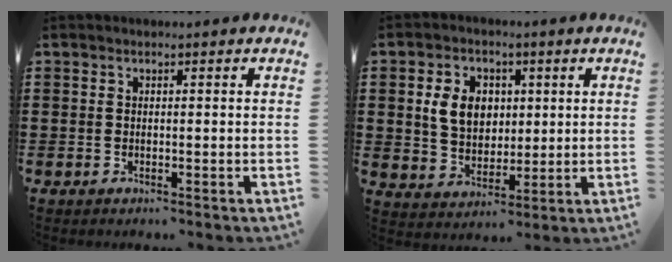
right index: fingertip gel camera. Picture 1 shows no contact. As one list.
[{"total": 7.2, "force": [1.5, 5.6, 4.3], "torque": [-0.102, 0.013, 0.022]}]